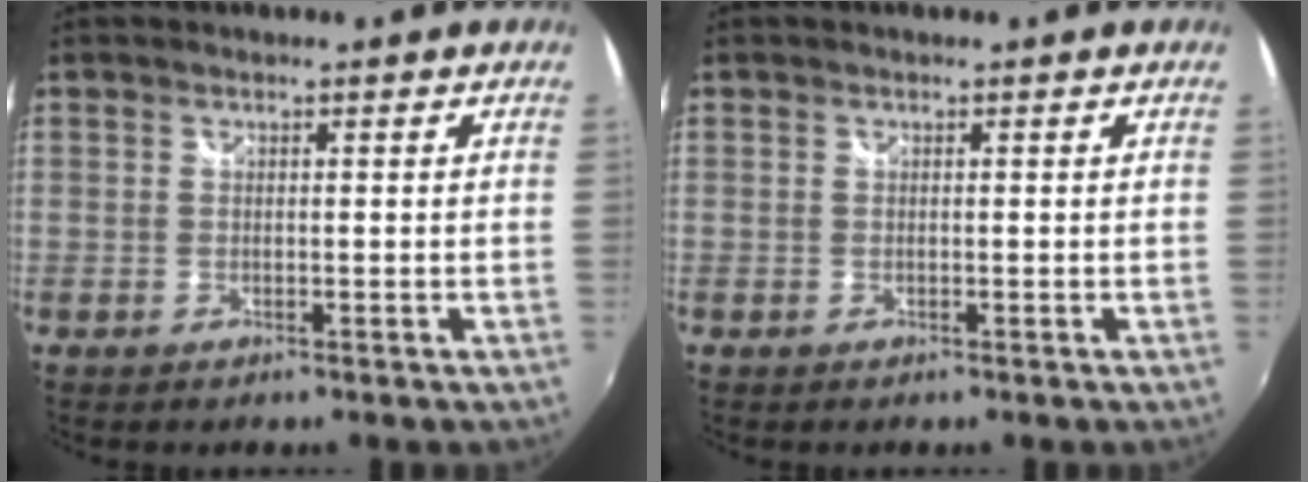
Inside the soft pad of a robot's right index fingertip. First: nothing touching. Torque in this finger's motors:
{"motor_torque": [0.08, 0.08, 0.00, 0.01]}